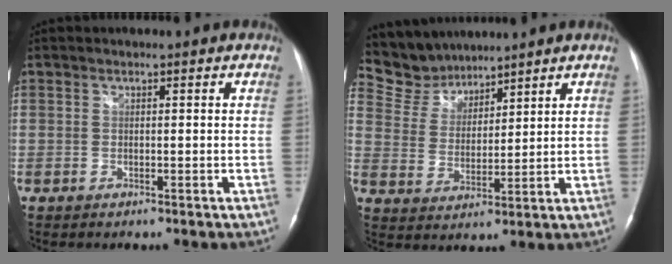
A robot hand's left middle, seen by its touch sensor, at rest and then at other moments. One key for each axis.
{"total": 7.3, "fx": 6.9, "fy": 2.3, "fz": -0.1, "tx": -0.011, "ty": 0.014, "tz": 0.149}